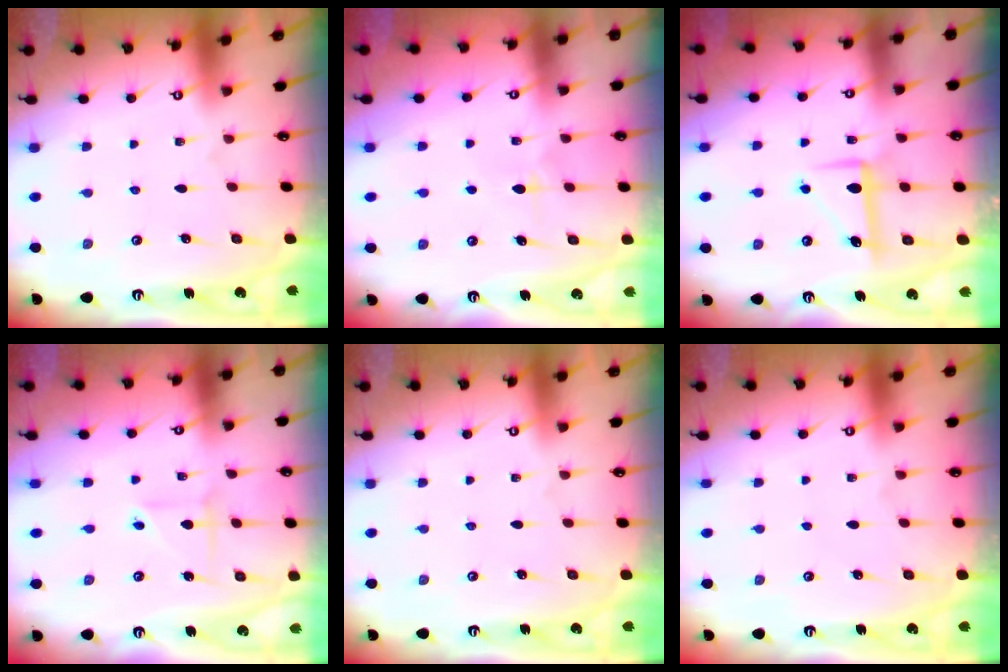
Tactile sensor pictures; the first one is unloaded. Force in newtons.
{"total": 5.5, "press": 5.5, "slide": 0.3}
{"total": 6.9, "press": 6.9, "slide": 0.1}
{"total": 2.7, "press": 2.7, "slide": 0.3}
{"total": 0.0}
{"total": 0.0}